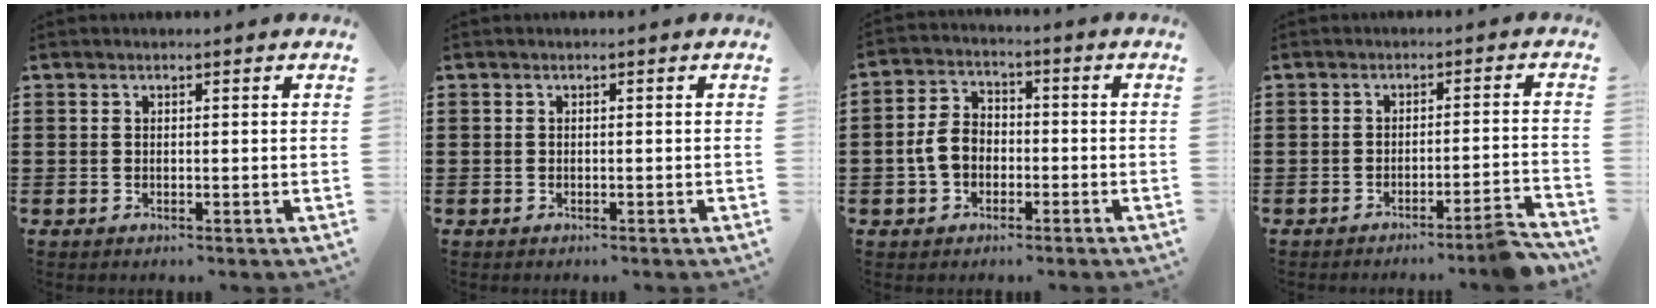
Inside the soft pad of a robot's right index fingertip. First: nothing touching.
{"total": 0.0}
{"total": 5.6, "force": [-1.6, 4.1, 3.4], "torque": [-0.096, 0.002, -0.038]}
{"total": 4.3, "force": [-3.6, -0.4, 2.3], "torque": [-0.038, -0.016, -0.069]}